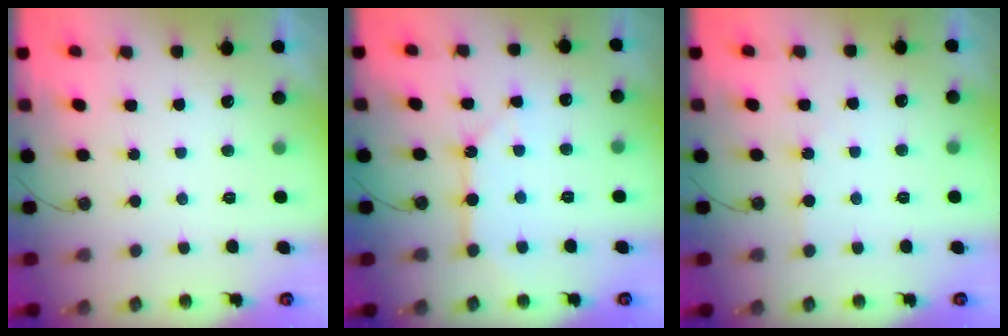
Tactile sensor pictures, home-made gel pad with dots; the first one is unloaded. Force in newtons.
{"total": 8.7, "press": 8.7, "slide": 0.8}
{"total": 2.7, "press": 2.7, "slide": 0.5}